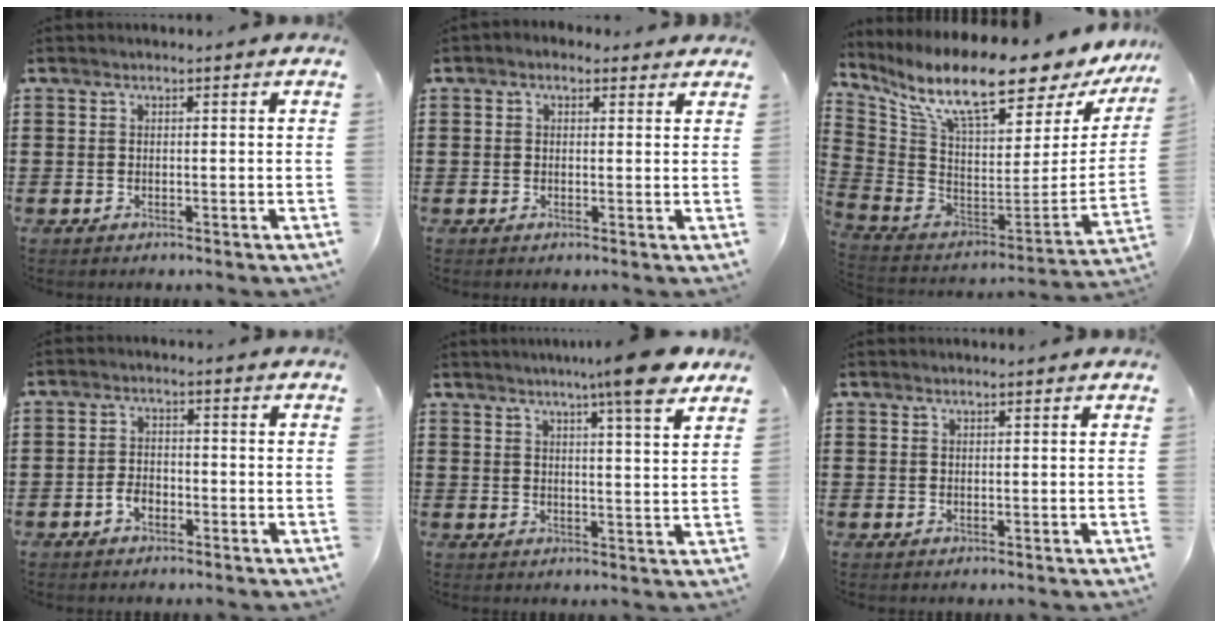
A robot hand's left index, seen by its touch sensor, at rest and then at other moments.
{"total": 1.4, "force": [0.7, 1.0, 0.5], "torque": [-0.014, 0.009, 0.012]}
{"total": 13.8, "force": [9.5, 2.9, 9.5], "torque": [-0.204, -0.071, 0.158]}
{"total": 2.5, "force": [-1.3, 1.6, 1.5], "torque": [-0.038, -0.001, -0.028]}
{"total": 8.7, "force": [6.7, -0.5, 5.6], "torque": [-0.101, -0.021, 0.110]}
{"total": 0.5, "force": [0.5, 0.0, 0.2], "torque": [-0.005, -0.002, 0.011]}